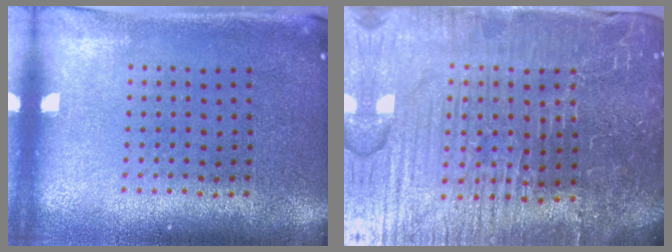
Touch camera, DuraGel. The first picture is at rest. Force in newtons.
{"total": 6.5, "press": 5.9, "slide": 2.9}